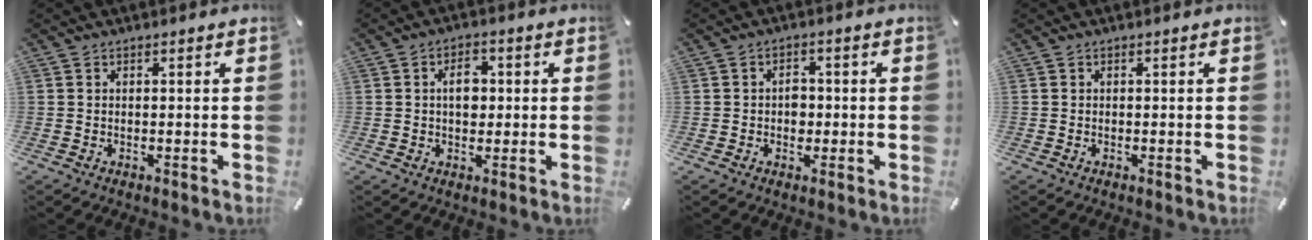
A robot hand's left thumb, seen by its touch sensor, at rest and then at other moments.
{"total": 5.9, "force": [0.5, 3.9, 4.3], "torque": [-0.062, 0.002, 0.002]}
{"total": 3.4, "force": [-0.4, 2.7, 2.1], "torque": [-0.024, -0.001, -0.013]}
{"total": 0.0}